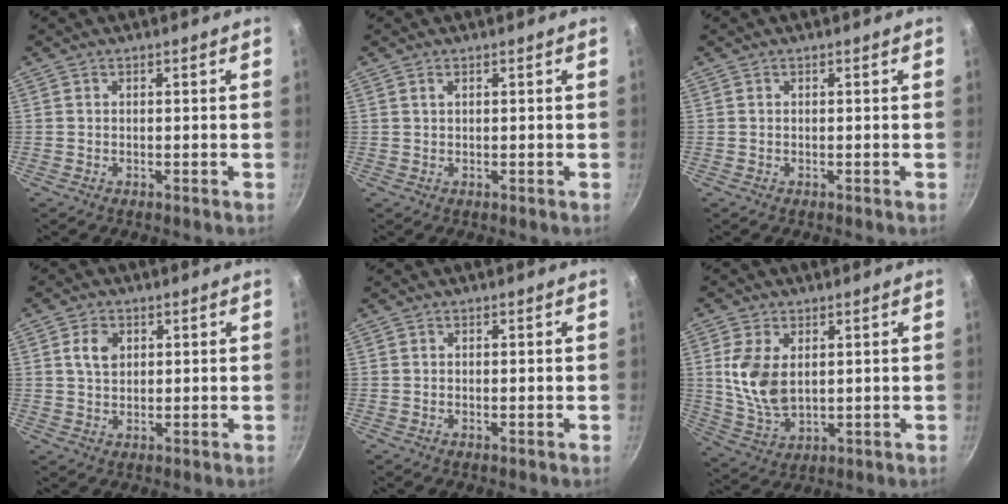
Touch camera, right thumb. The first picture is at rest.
{"total": 0.7, "force": [0.4, 0.3, 0.5], "torque": [-0.009, 0.002, 0.008]}
{"total": 0.0}
{"total": 4.4, "force": [1.4, 3.2, 2.7], "torque": [-0.036, -0.001, 0.025]}
{"total": 0.0}
{"total": 10.0, "force": [2.0, 6.0, 7.7], "torque": [-0.150, -0.020, 0.048]}